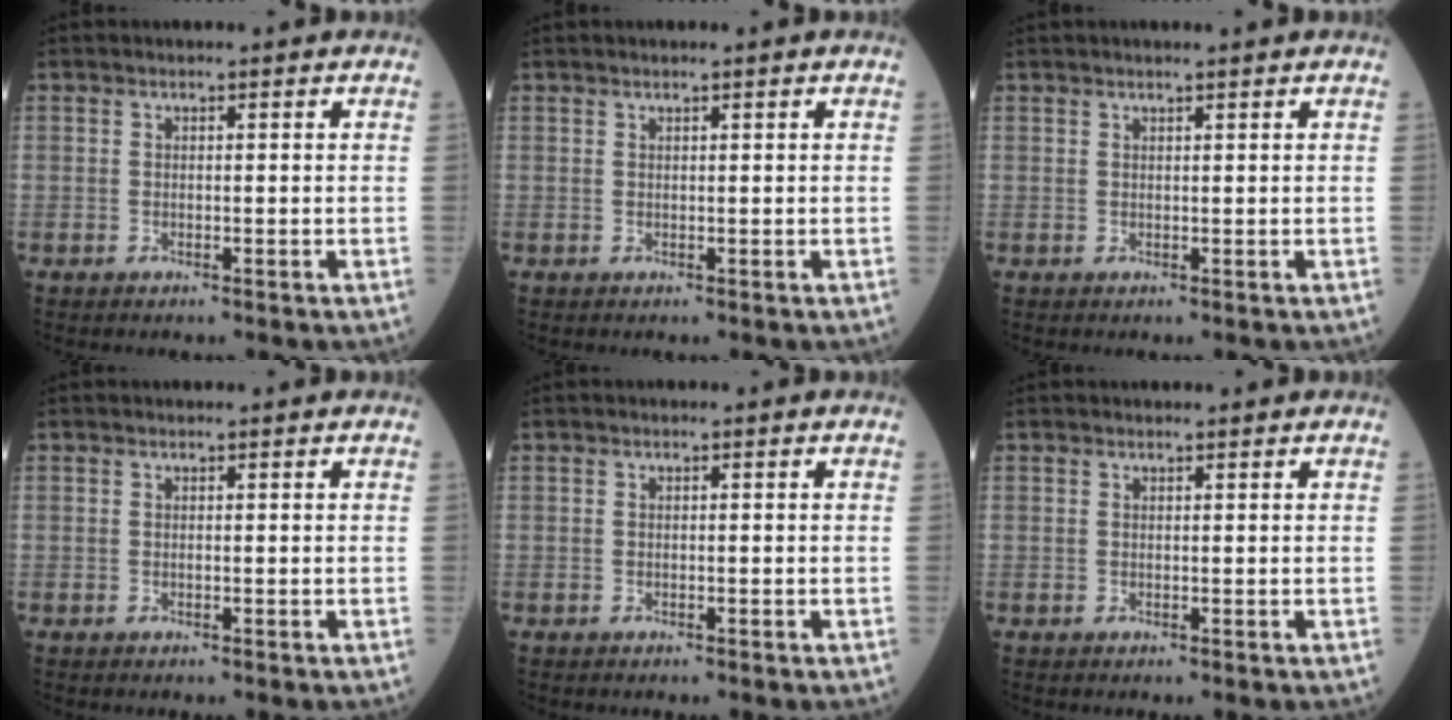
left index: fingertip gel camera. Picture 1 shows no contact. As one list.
[{"total": 0.7, "force": [0.5, -0.2, 0.5], "torque": [-0.008, 0.002, 0.011]}, {"total": 1.8, "force": [1.5, -0.3, 1.1], "torque": [-0.009, 0.010, 0.023]}, {"total": 0.0}, {"total": 0.0}, {"total": 0.7, "force": [0.7, 0.0, 0.1], "torque": [-0.004, 0.002, 0.010]}]